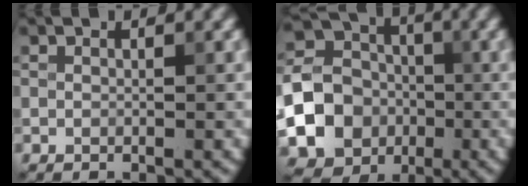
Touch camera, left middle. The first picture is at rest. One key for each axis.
{"total": 20.2, "fx": -5.5, "fy": 18.7, "fz": 5.4, "tx": -0.160, "ty": -0.035, "tz": -0.125}